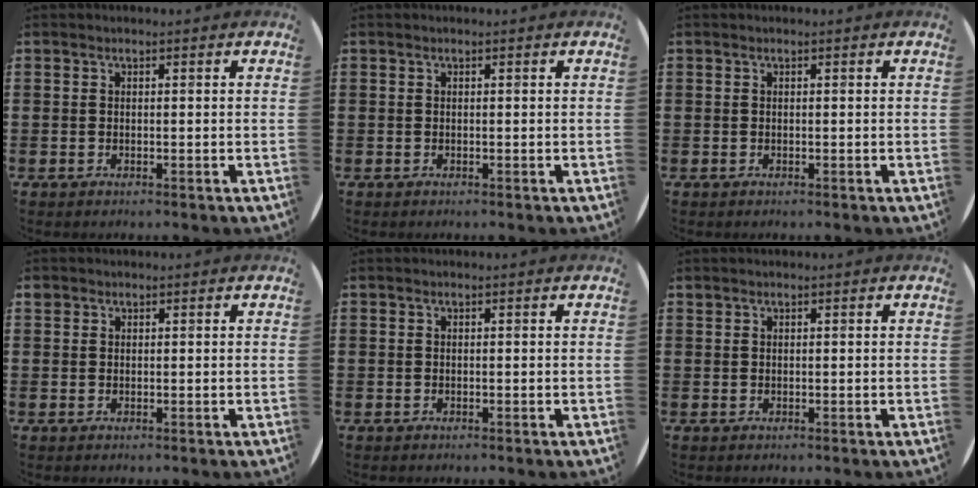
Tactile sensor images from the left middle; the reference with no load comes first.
{"total": 0.0}
{"total": 0.0}
{"total": 0.7, "force": [0.6, 0.4, -0.1], "torque": [0.001, 0.004, 0.012]}
{"total": 0.0}
{"total": 0.0}